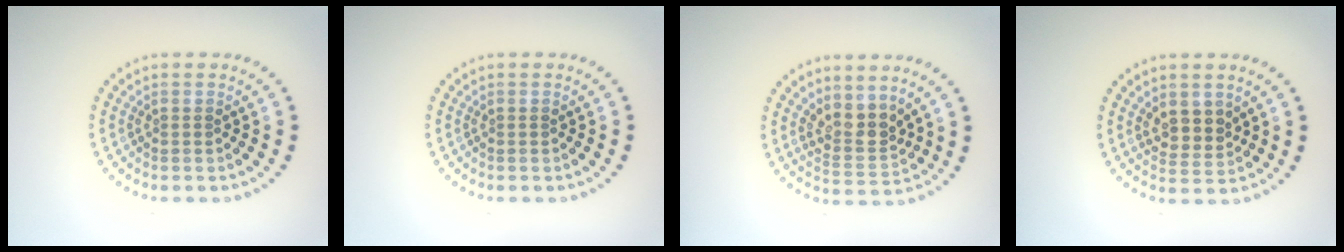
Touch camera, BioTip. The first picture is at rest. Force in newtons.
{"total": 0.0}
{"total": 3.1, "press": 2.4, "slide": 1.9}
{"total": 2.4, "press": 2.2, "slide": 1.0}